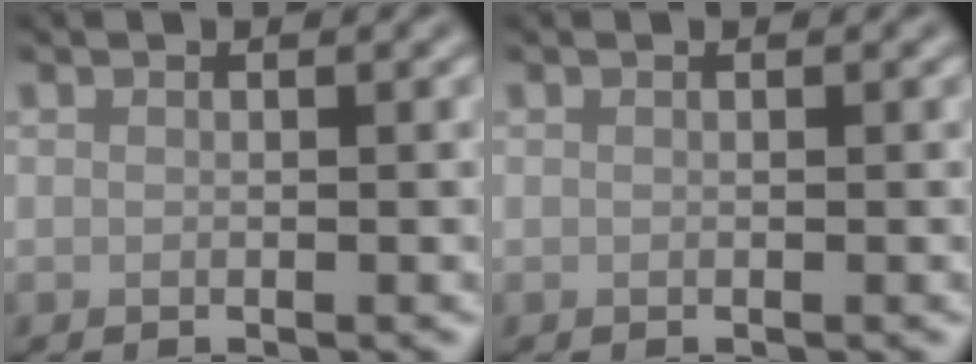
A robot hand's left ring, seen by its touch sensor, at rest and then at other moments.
{"total": 0.0}